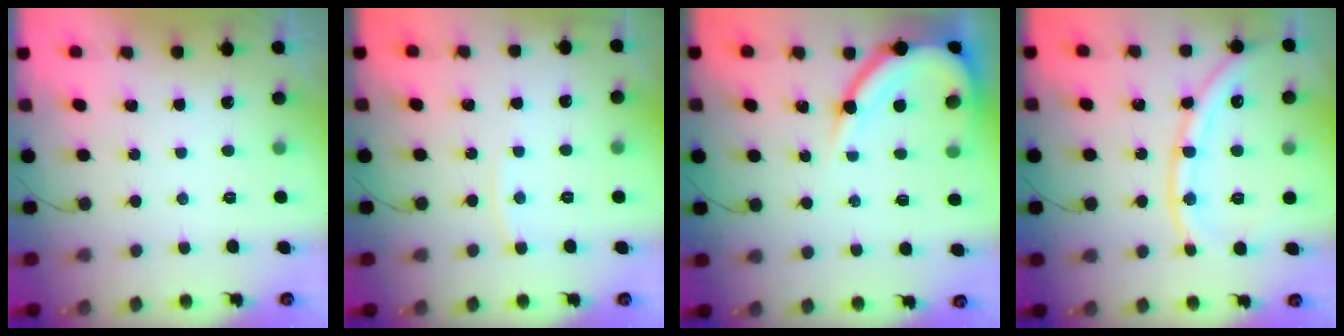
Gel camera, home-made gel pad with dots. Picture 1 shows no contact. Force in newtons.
{"total": 4.1, "press": 4.0, "slide": 0.5}
{"total": 9.8, "press": 9.7, "slide": 1.0}
{"total": 13.4, "press": 13.3, "slide": 1.9}